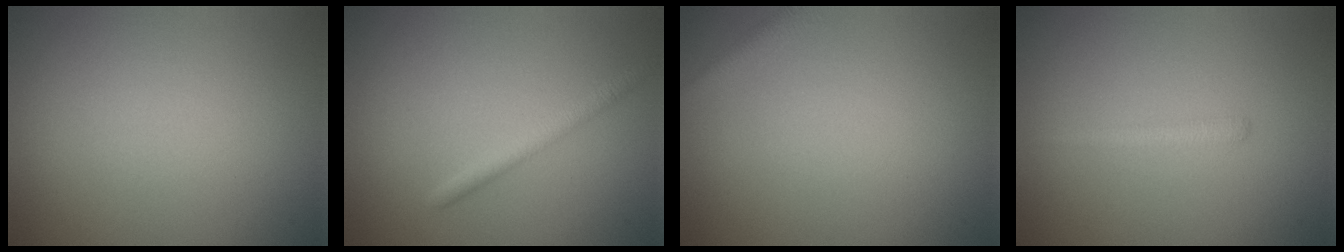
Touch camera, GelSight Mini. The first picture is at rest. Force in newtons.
{"total": 1.8, "press": 1.8, "slide": 0.1}
{"total": 1.9, "press": 1.9, "slide": 0.1}
{"total": 1.2, "press": 1.2, "slide": 0.0}